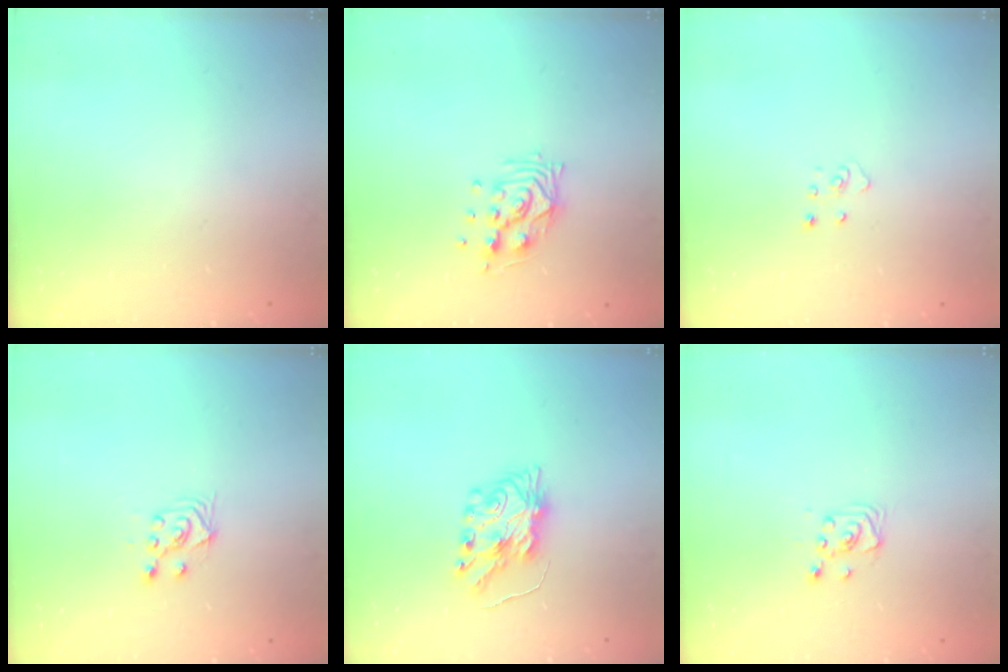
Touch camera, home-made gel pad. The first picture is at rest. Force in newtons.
{"total": 9.5, "press": 9.5, "slide": 0.4}
{"total": 3.1, "press": 3.1, "slide": 0.2}
{"total": 4.0, "press": 3.8, "slide": 1.1}
{"total": 8.1, "press": 8.1, "slide": 0.6}
{"total": 2.9, "press": 2.9, "slide": 0.4}